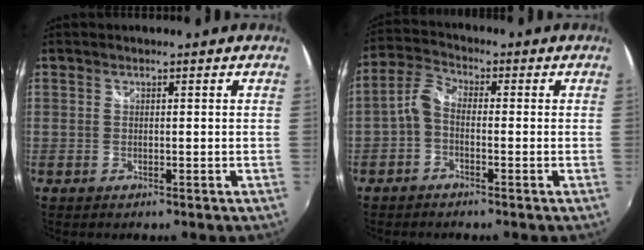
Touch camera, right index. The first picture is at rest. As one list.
[{"total": 4.1, "force": [-1.5, 2.4, 3.0], "torque": [-0.073, 0.015, -0.035]}]